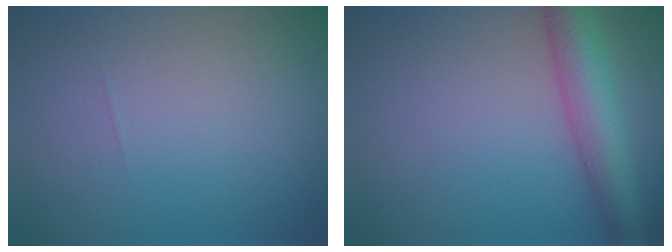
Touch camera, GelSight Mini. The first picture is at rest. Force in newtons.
{"total": 6.3, "press": 6.3, "slide": 0.2}